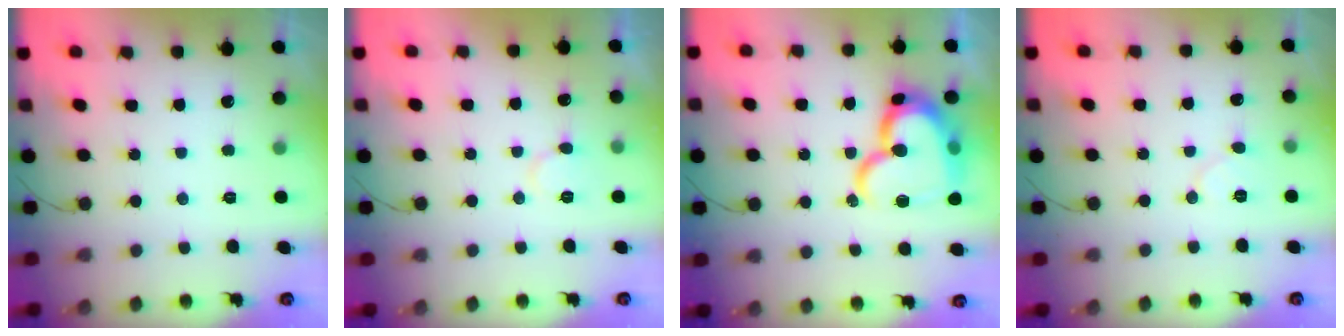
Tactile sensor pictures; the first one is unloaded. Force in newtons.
{"total": 6.3, "press": 6.3, "slide": 0.6}
{"total": 21.2, "press": 21.1, "slide": 1.5}
{"total": 5.6, "press": 5.6, "slide": 0.7}